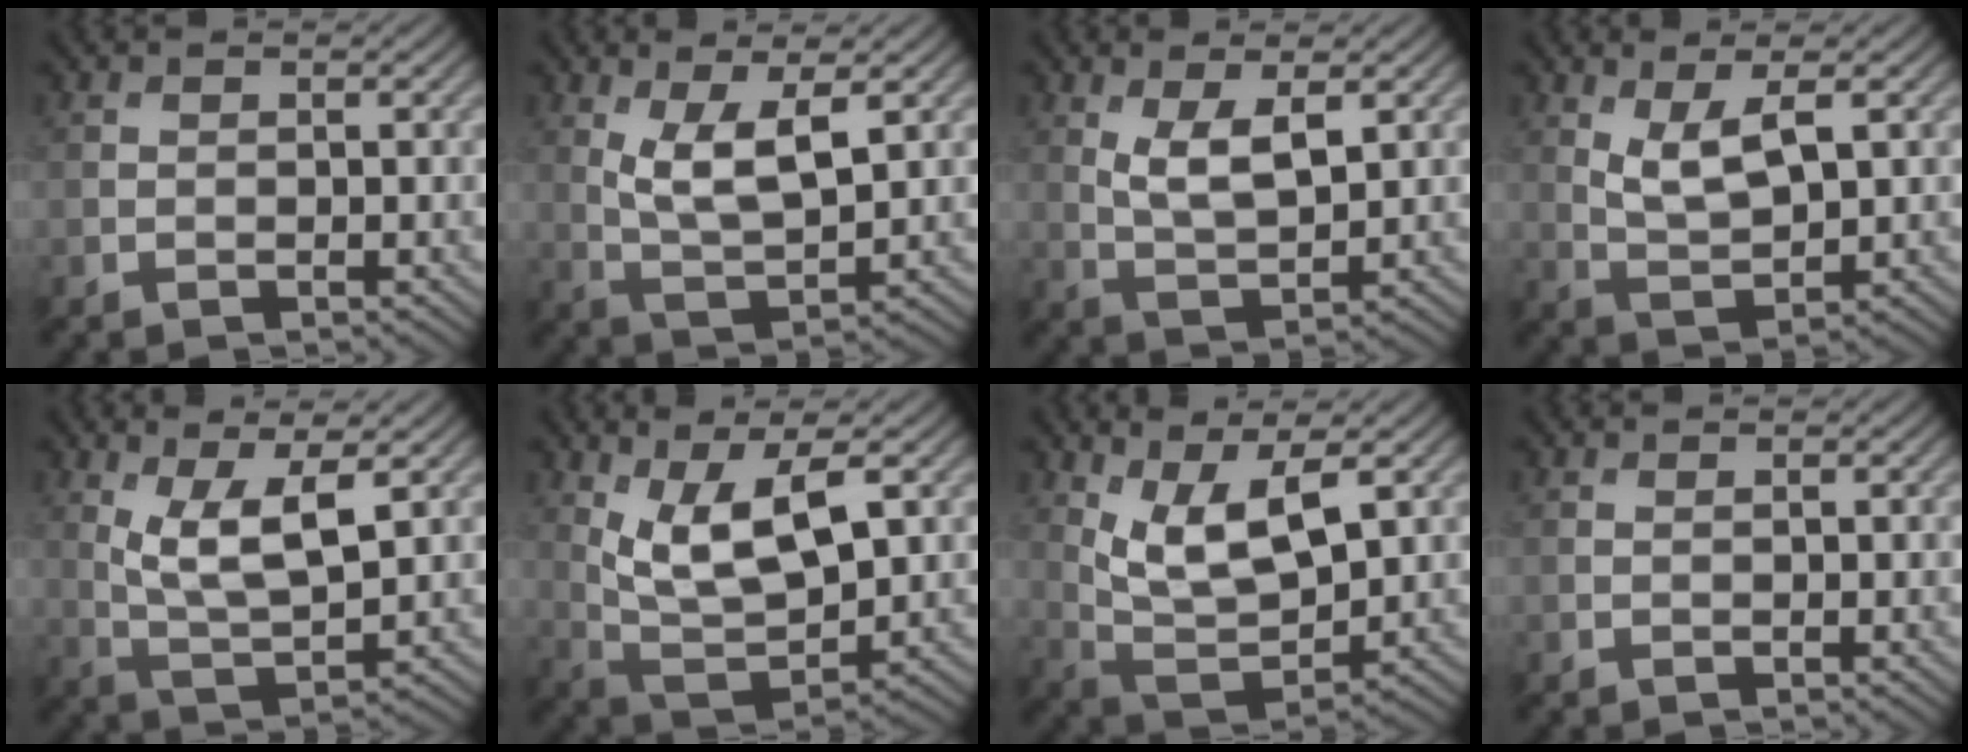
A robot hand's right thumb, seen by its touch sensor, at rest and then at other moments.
{"total": 6.5, "force": [2.3, 2.3, 5.6], "torque": [-0.118, -0.006, 0.049]}
{"total": 5.4, "force": [1.9, 2.0, 4.6], "torque": [-0.097, -0.007, 0.041]}
{"total": 5.1, "force": [2.0, 1.8, 4.3], "torque": [-0.095, -0.007, 0.043]}
{"total": 7.2, "force": [2.5, 2.5, 6.3], "torque": [-0.131, -0.007, 0.053]}
{"total": 10.2, "force": [3.6, 4.4, 8.5], "torque": [-0.179, -0.003, 0.073]}
{"total": 9.2, "force": [3.9, 3.9, 7.3], "torque": [-0.156, -0.006, 0.079]}
{"total": 0.0}